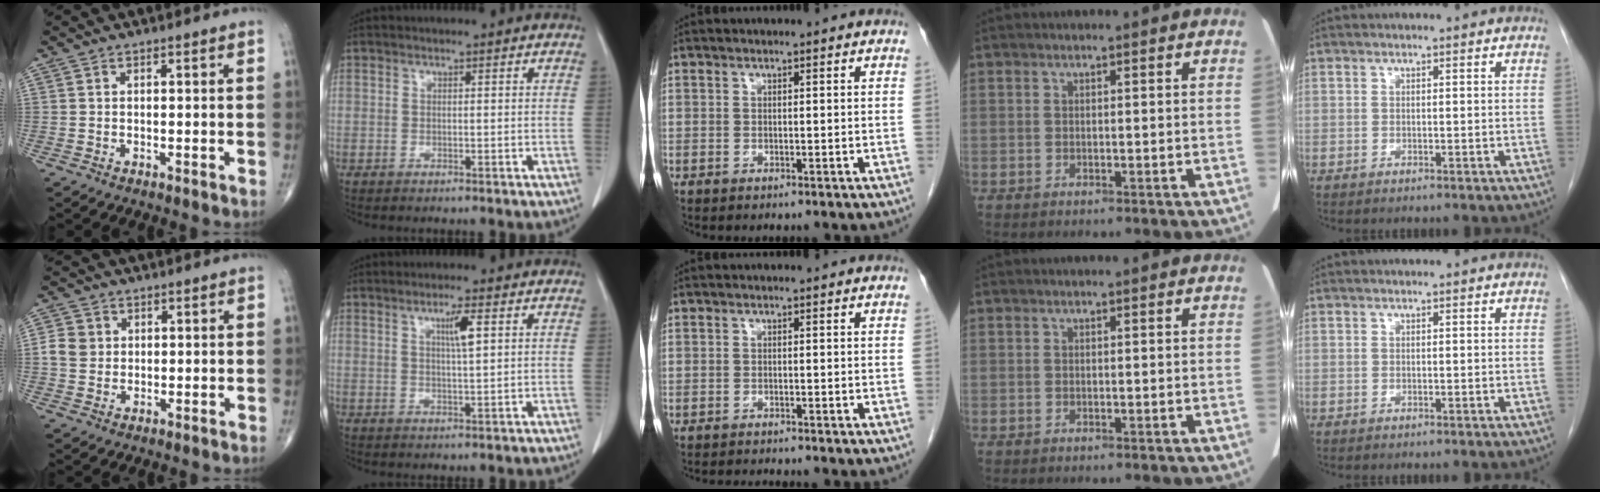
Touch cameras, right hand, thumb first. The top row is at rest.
{"thumb": {"total": 4.2, "force": [0.5, 3.8, 1.8], "torque": [-0.020, 0.003, 0.007]}, "index": {"total": 3.6, "force": [1.3, 0.0, 3.3], "torque": [-0.055, -0.002, 0.021]}, "middle": {"total": 2.2, "force": [-2.1, -0.4, 0.5], "torque": [-0.009, -0.009, -0.031]}}